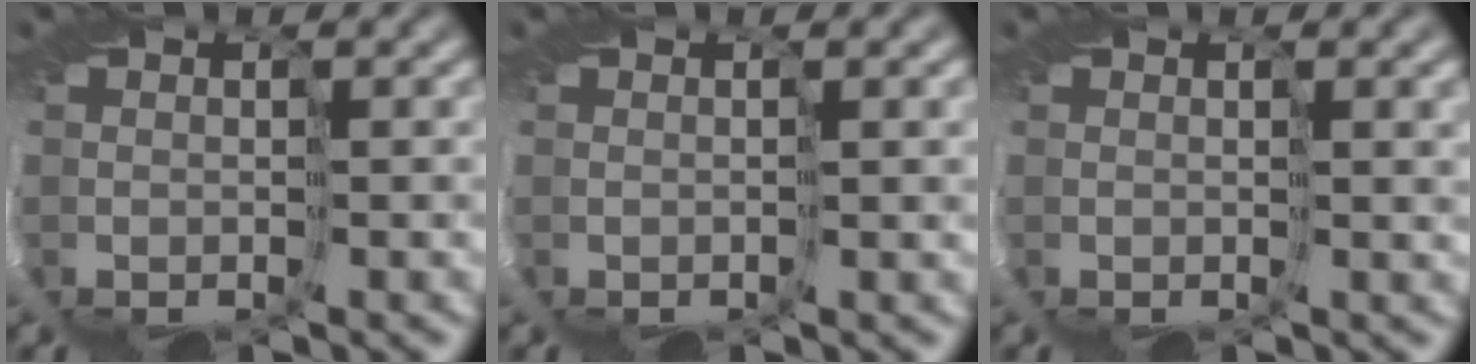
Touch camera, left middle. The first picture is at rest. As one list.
[{"total": 1.2, "force": [0.5, -0.1, 1.1], "torque": [-0.019, 0.000, 0.005]}, {"total": 2.7, "force": [1.1, 0.6, 2.4], "torque": [-0.041, 0.004, 0.015]}]